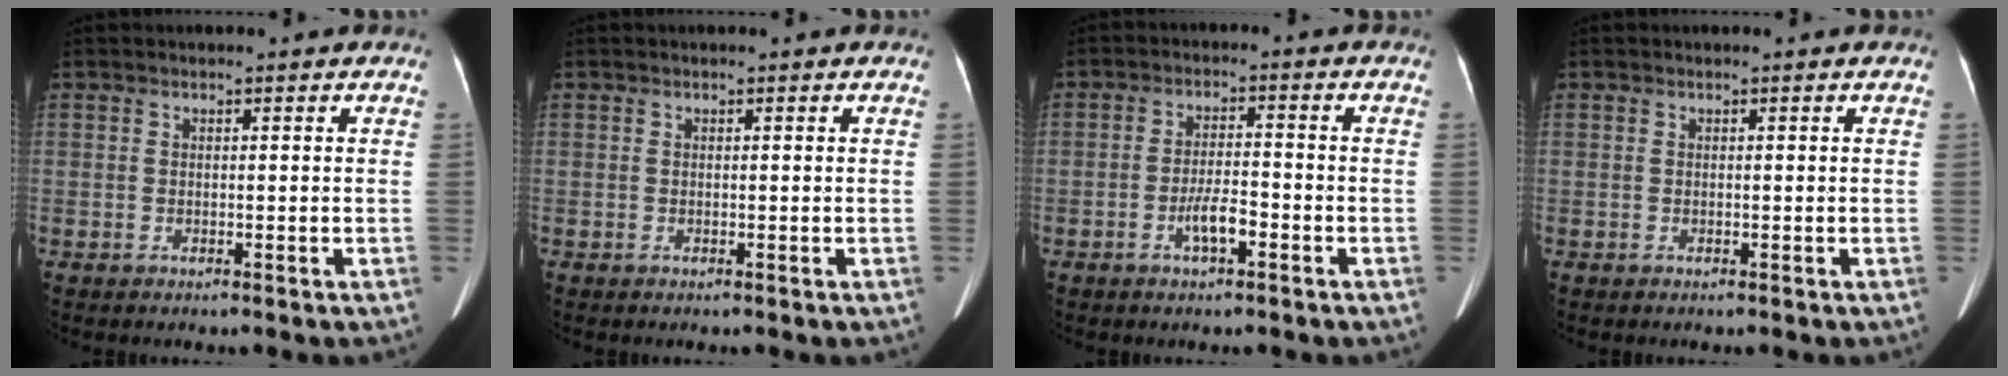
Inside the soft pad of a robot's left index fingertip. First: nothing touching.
{"total": 0.0}
{"total": 4.1, "force": [-2.1, 1.0, 3.4], "torque": [-0.066, 0.005, -0.039]}
{"total": 0.0}